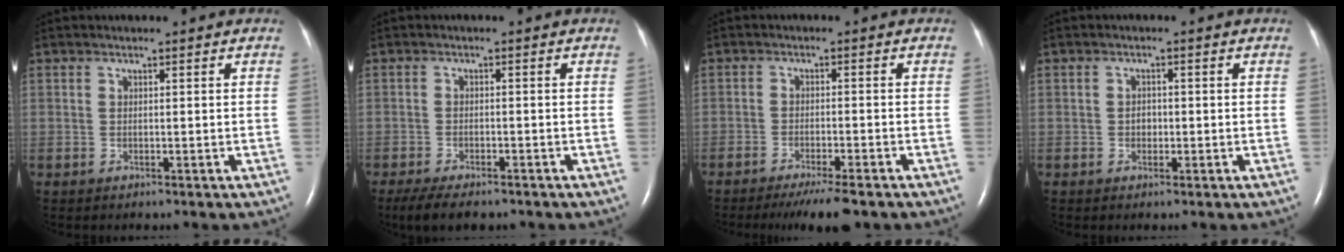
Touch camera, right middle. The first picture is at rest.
{"total": 6.4, "force": [-4.9, 2.0, 3.5], "torque": [-0.059, -0.012, -0.075]}
{"total": 6.9, "force": [-5.5, 0.7, 4.2], "torque": [-0.061, -0.014, -0.083]}
{"total": 1.3, "force": [-0.3, 1.0, 0.8], "torque": [-0.012, 0.004, -0.003]}